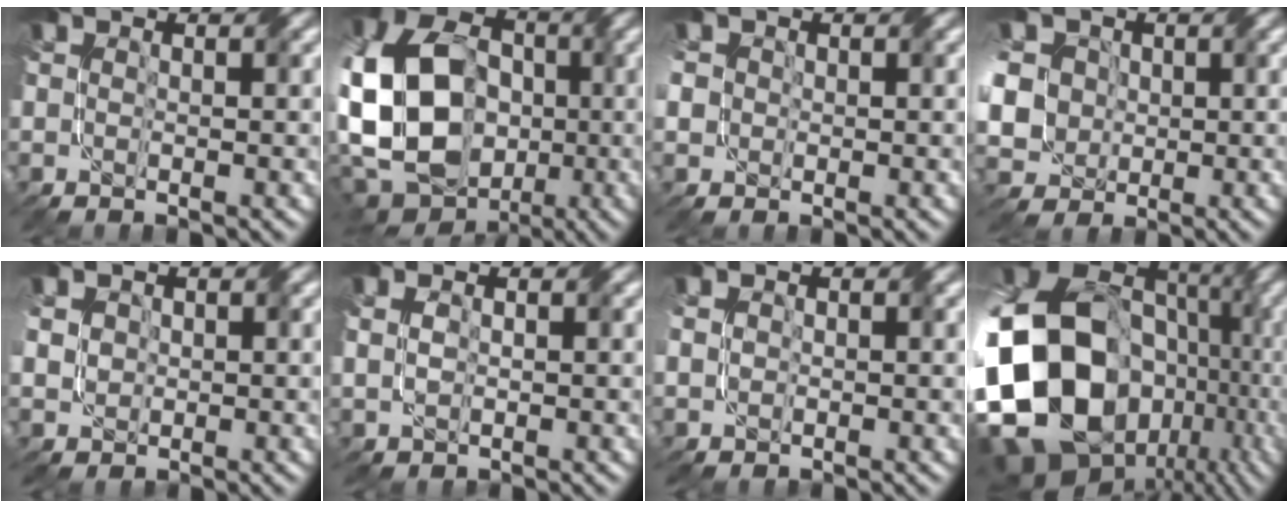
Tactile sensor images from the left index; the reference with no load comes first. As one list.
[{"total": 19.0, "force": [-2.8, 15.5, 10.7], "torque": [-0.238, 0.002, -0.079]}, {"total": 3.1, "force": [0.4, 2.7, 1.5], "torque": [-0.044, 0.015, 0.012]}, {"total": 11.4, "force": [1.7, 9.7, 5.8], "torque": [-0.138, 0.019, 0.002]}, {"total": 3.1, "force": [1.2, 2.6, 1.2], "torque": [-0.036, 0.012, 0.034]}, {"total": 1.6, "force": [0.4, 1.2, 1.0], "torque": [-0.026, -0.001, 0.016]}, {"total": 1.3, "force": [0.4, 1.2, 0.4], "torque": [-0.008, -0.002, 0.012]}, {"total": 21.6, "force": [-2.7, 16.8, 13.4], "torque": [-0.318, -0.021, -0.030]}]